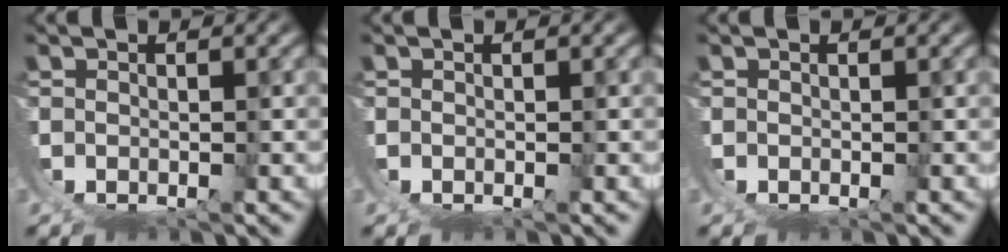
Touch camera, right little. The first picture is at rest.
{"total": 0.0}
{"total": 0.0}